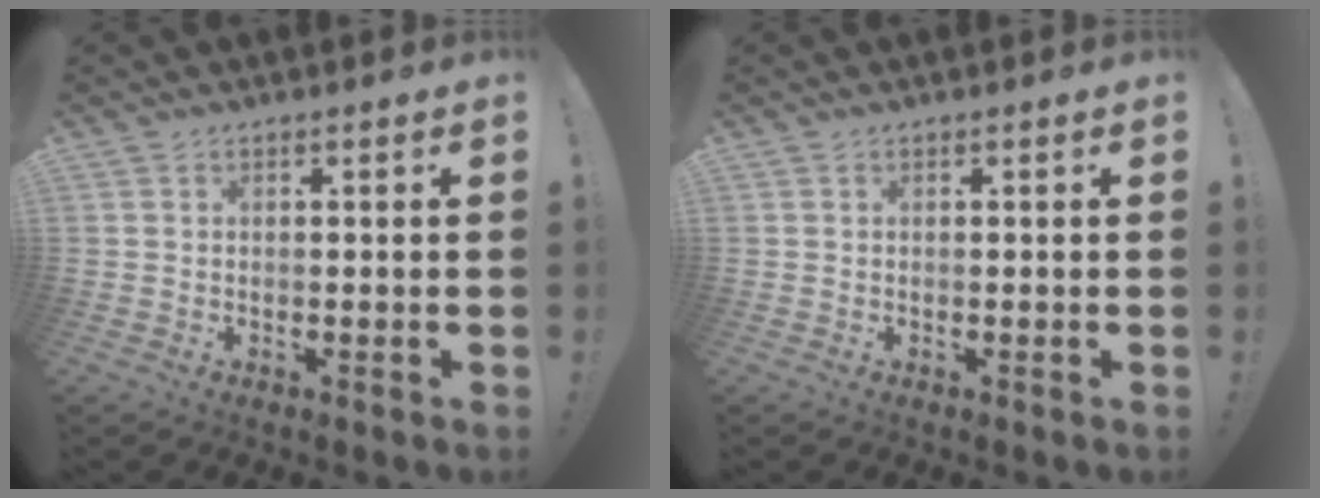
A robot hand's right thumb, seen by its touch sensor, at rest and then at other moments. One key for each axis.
{"total": 0.0}